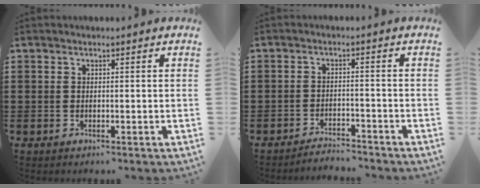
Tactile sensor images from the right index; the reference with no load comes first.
{"total": 2.8, "force": [-2.8, 0.1, -0.1], "torque": [-0.005, 0.002, -0.059]}